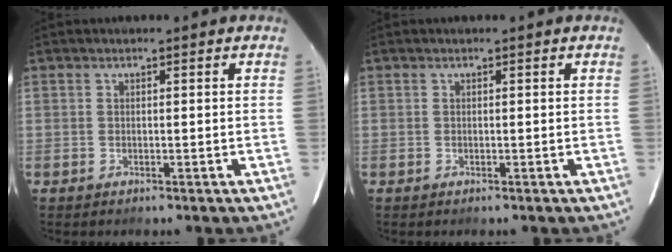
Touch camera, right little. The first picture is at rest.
{"total": 0.0}